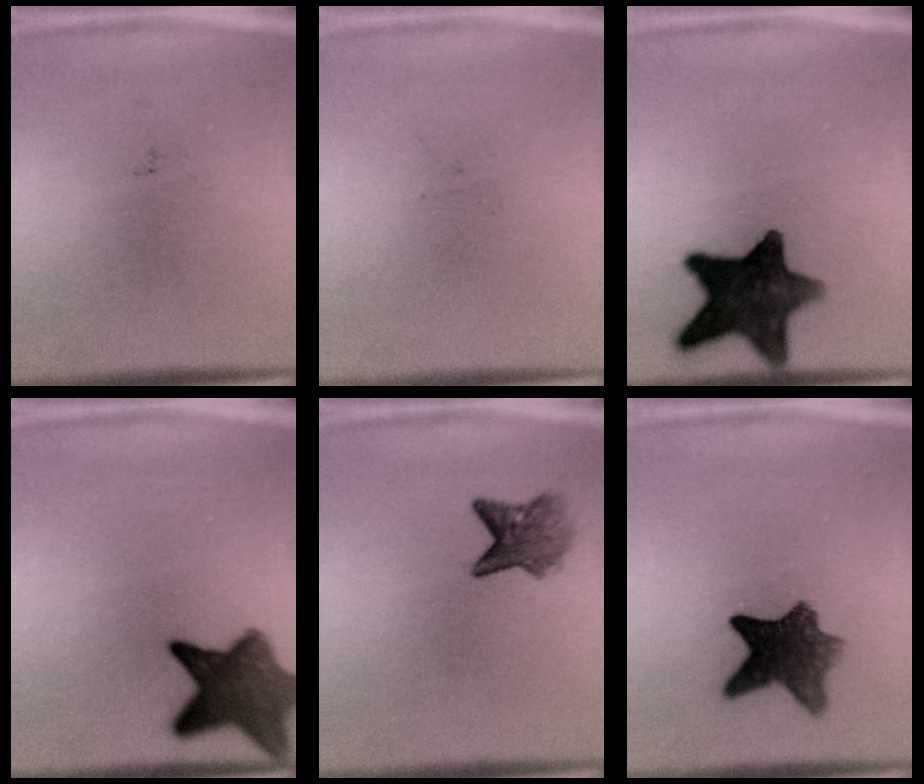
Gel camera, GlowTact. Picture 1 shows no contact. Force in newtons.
{"total": 0.0}
{"total": 13.2}
{"total": 9.6}
{"total": 4.0}
{"total": 8.3}